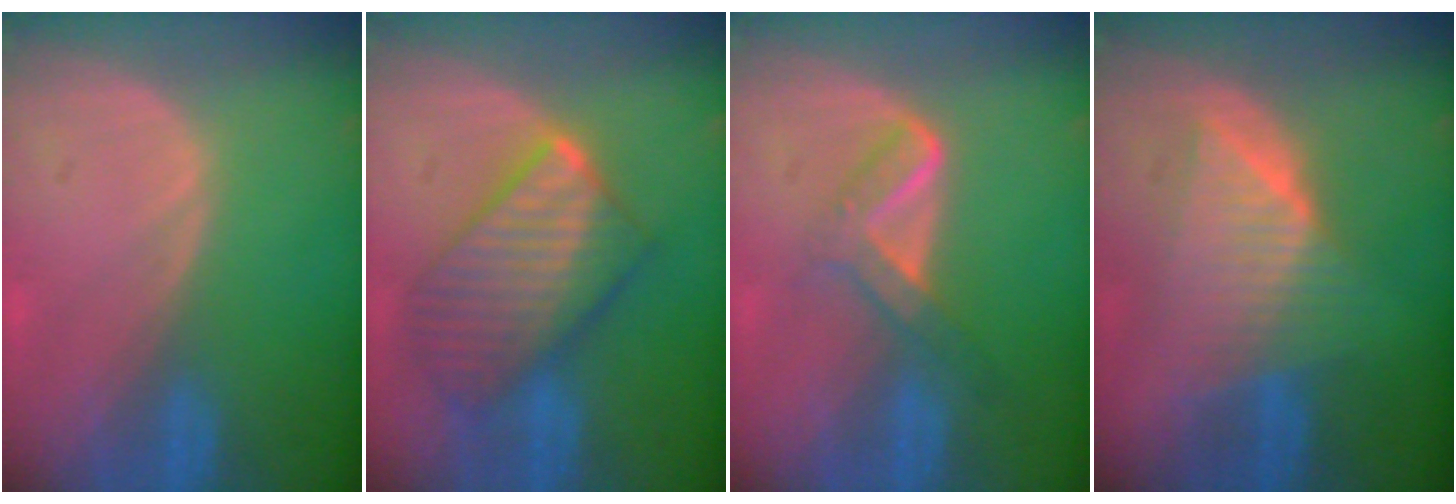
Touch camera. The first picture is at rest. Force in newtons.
{"total": 10.1, "press": 10.1, "slide": 0.8}
{"total": 5.2, "press": 4.6, "slide": 2.4}
{"total": 7.4, "press": 7.4, "slide": 0.3}